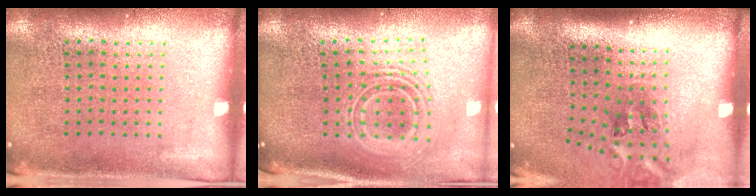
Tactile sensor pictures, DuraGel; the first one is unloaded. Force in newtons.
{"total": 2.5, "press": 1.8, "slide": 1.8}
{"total": 2.1, "press": 1.3, "slide": 1.6}